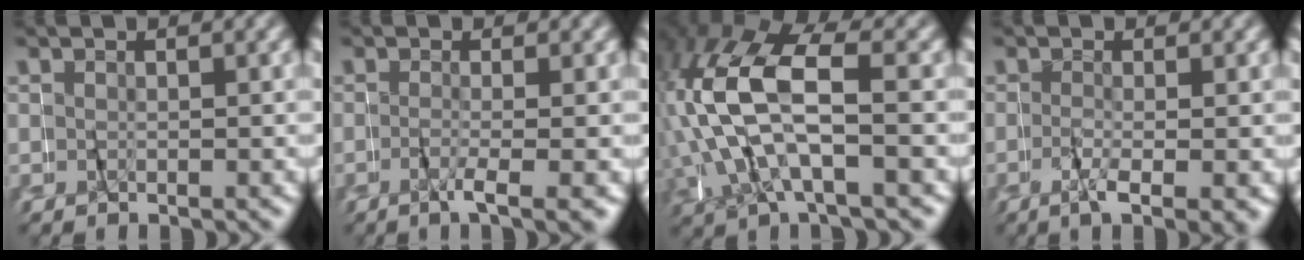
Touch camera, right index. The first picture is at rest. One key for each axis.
{"total": 2.8, "fx": -1.6, "fy": 0.0, "fz": 2.3, "tx": -0.041, "ty": -0.013, "tz": -0.022}
{"total": 8.9, "fx": 0.9, "fy": 5.2, "fz": 7.2, "tx": -0.182, "ty": -0.013, "tz": 0.019}
{"total": 4.2, "fx": -1.7, "fy": 1.0, "fz": 3.7, "tx": -0.064, "ty": -0.016, "tz": -0.019}